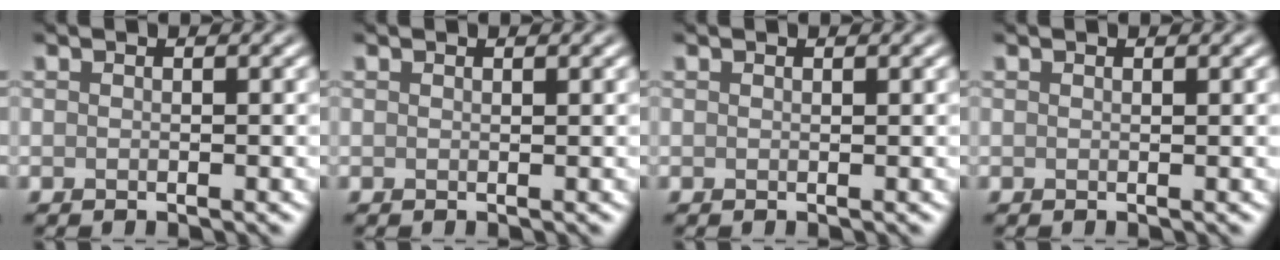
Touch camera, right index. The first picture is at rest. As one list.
[{"total": 0.0}, {"total": 0.0}, {"total": 0.0}]